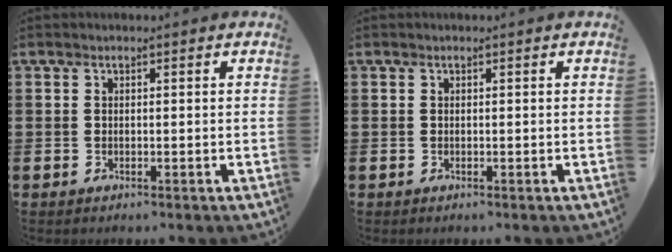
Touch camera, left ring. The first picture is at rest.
{"total": 0.0}